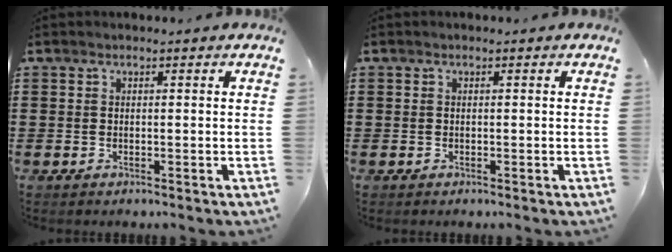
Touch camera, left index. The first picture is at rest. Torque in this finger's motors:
{"motor_torque": [-0.02, 0.00, 0.00, 0.00]}